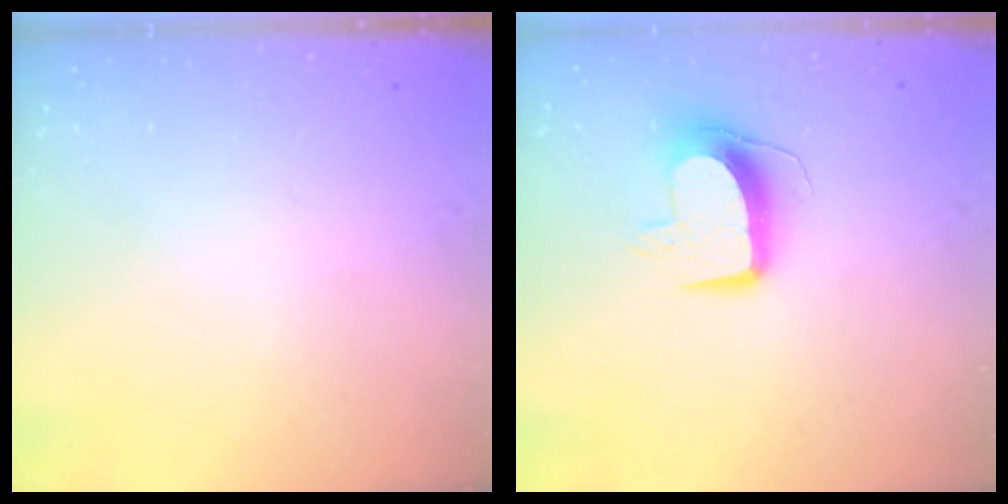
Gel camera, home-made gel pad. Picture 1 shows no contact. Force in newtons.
{"total": 11.0, "press": 10.9, "slide": 0.7}